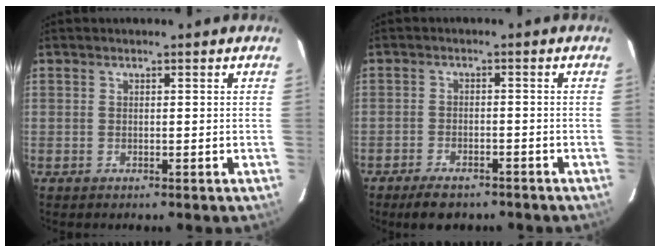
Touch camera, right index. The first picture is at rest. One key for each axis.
{"total": 6.3, "fx": -5.1, "fy": 2.5, "fz": 2.8, "tx": -0.068, "ty": -0.003, "tz": -0.078}